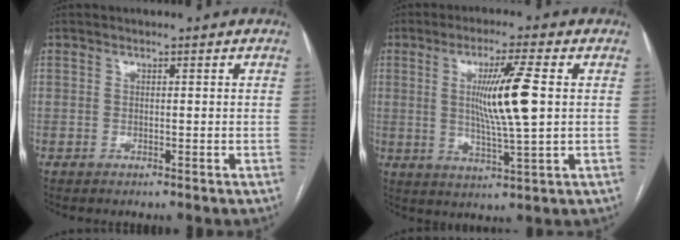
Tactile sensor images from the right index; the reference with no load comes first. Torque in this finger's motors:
{"motor_torque": [0.93, 0.42, 0.54, 0.15]}